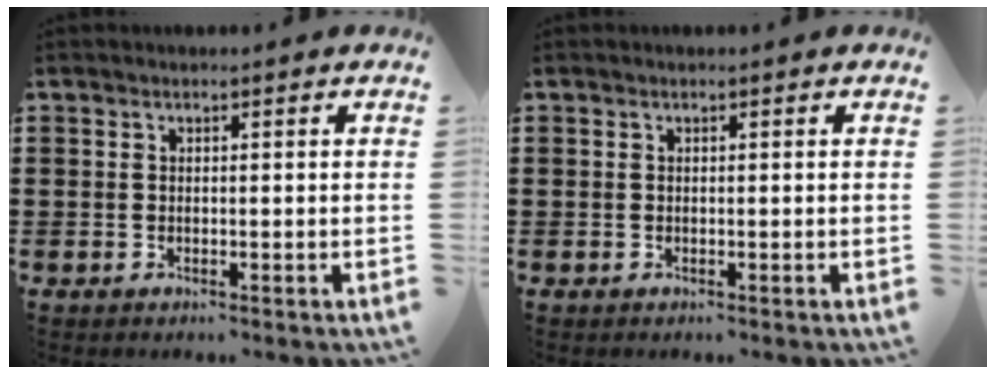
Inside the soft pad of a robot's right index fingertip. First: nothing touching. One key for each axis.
{"total": 0.0}